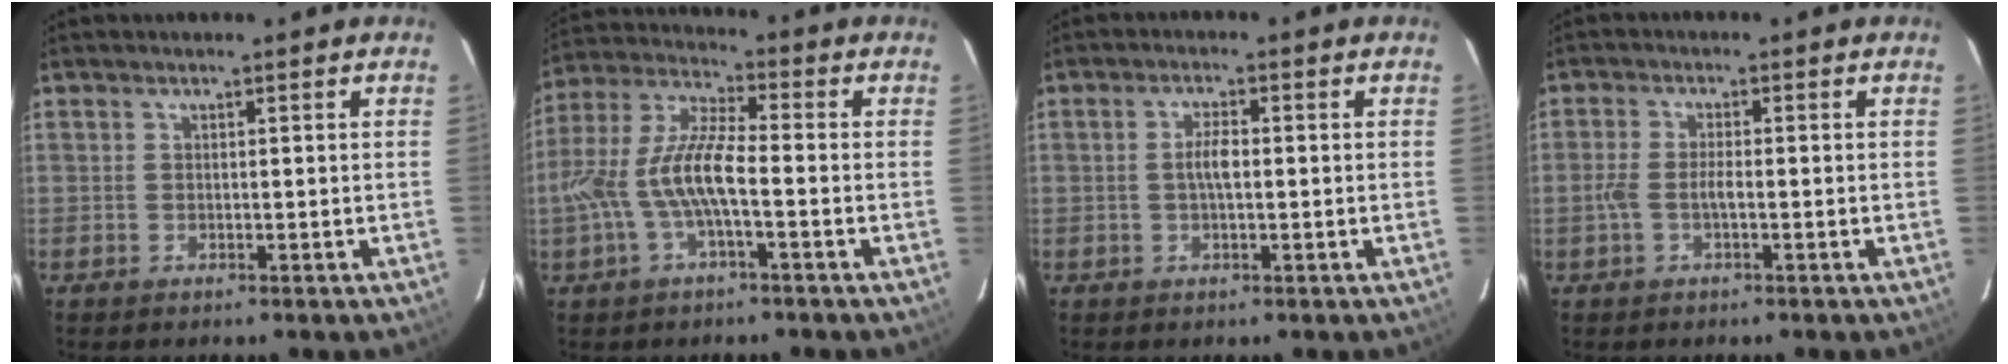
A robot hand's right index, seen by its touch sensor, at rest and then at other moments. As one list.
[{"total": 11.7, "force": [-3.0, 2.8, 11.0], "torque": [-0.232, 0.004, -0.053]}, {"total": 3.0, "force": [-0.2, 1.0, 2.8], "torque": [-0.054, 0.005, -0.003]}, {"total": 3.2, "force": [-1.0, 0.9, 2.9], "torque": [-0.065, 0.004, -0.020]}]